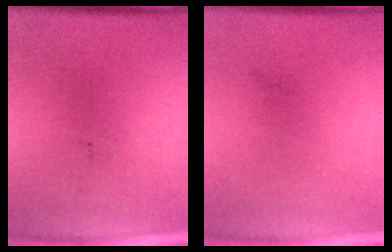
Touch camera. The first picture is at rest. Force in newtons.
{"total": 0.0}